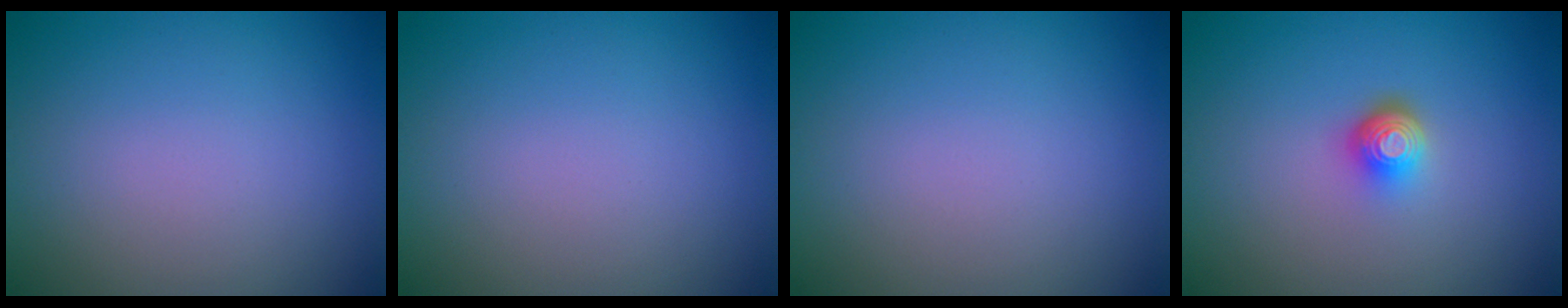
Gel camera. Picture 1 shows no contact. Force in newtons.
{"total": 0.0}
{"total": 0.0}
{"total": 2.2, "press": 1.4, "slide": 1.7}